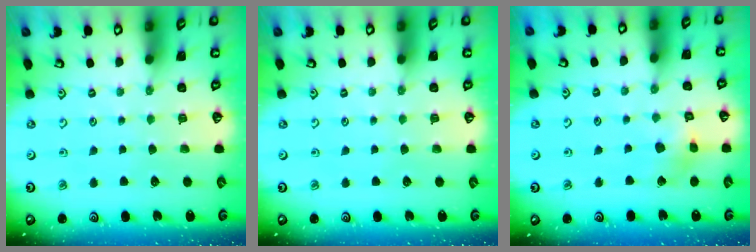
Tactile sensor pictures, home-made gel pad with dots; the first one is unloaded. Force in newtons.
{"total": 0.0}
{"total": 6.7, "press": 6.7, "slide": 0.7}